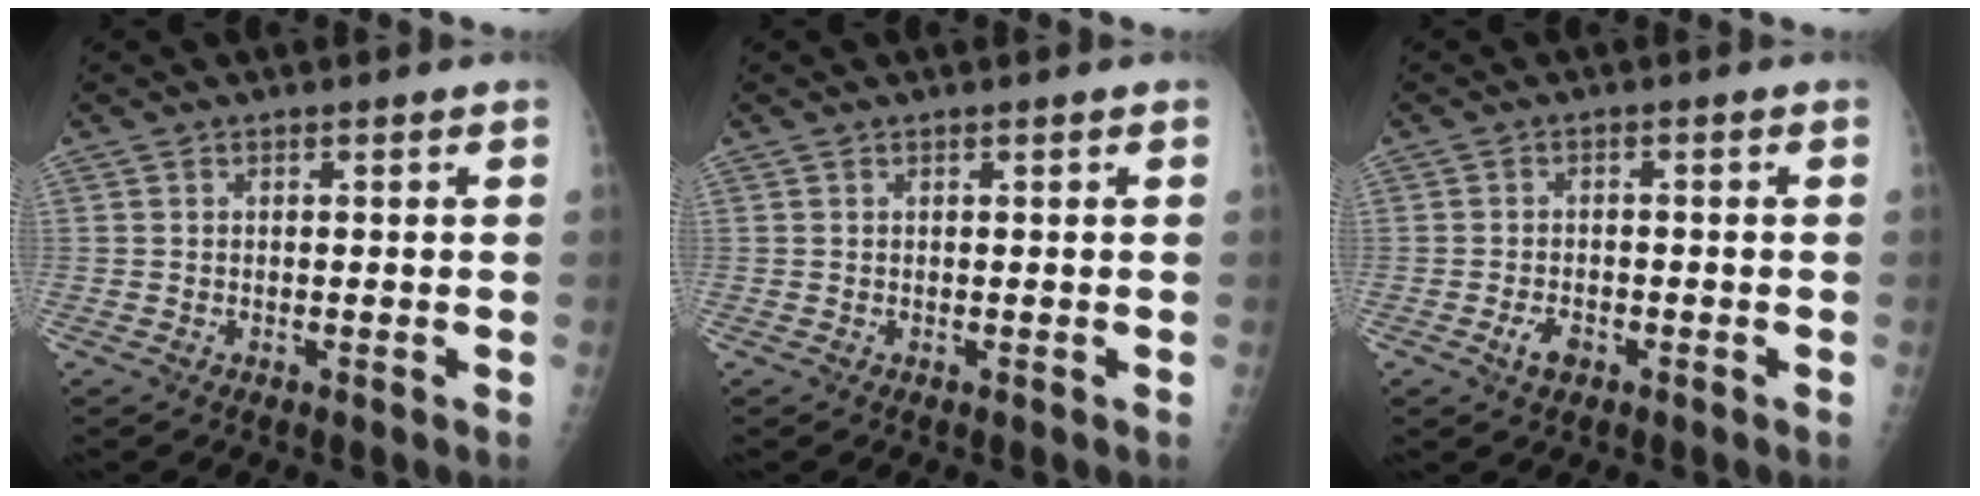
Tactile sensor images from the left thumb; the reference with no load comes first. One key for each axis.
{"total": 0.0}
{"total": 3.3, "fx": -1.7, "fy": 1.9, "fz": 2.0, "tx": -0.034, "ty": 0.010, "tz": -0.028}